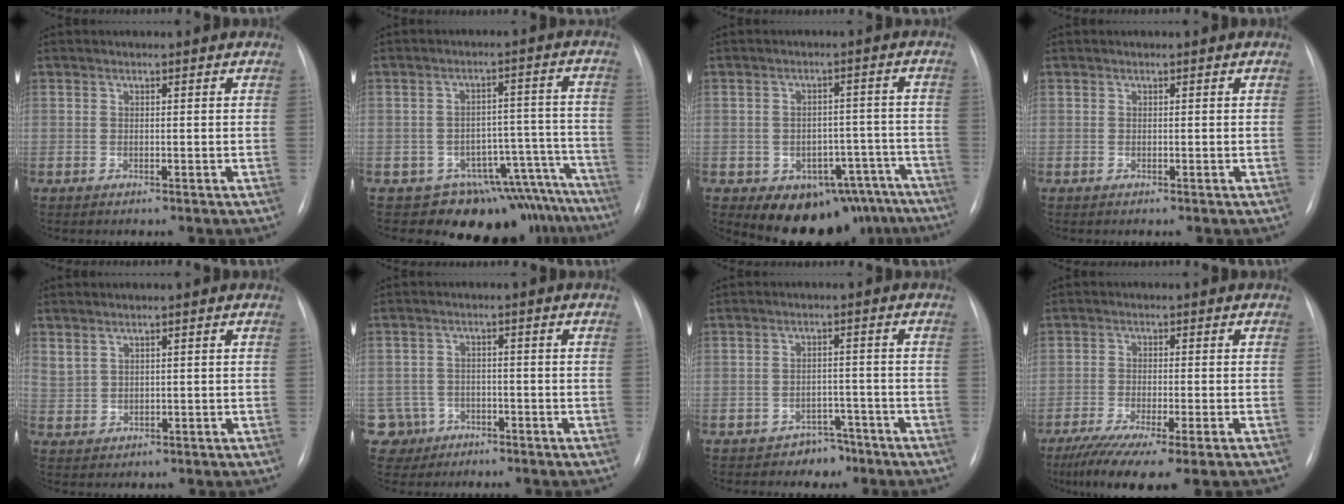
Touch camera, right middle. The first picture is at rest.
{"total": 15.0, "force": [-13.7, 6.1, 0.9], "torque": [0.032, 0.071, -0.171]}
{"total": 13.4, "force": [-10.1, 7.9, 4.0], "torque": [-0.022, 0.042, -0.118]}
{"total": 0.0}
{"total": 2.2, "force": [1.5, 1.4, 0.9], "torque": [-0.019, 0.003, 0.039]}
{"total": 5.7, "force": [-3.0, 4.8, -0.4], "torque": [0.003, 0.011, -0.046]}
{"total": 3.6, "force": [-2.7, 2.5, 0.1], "torque": [0.004, 0.014, -0.034]}
{"total": 11.4, "force": [-8.3, 0.8, 7.7], "torque": [-0.120, -0.029, -0.130]}